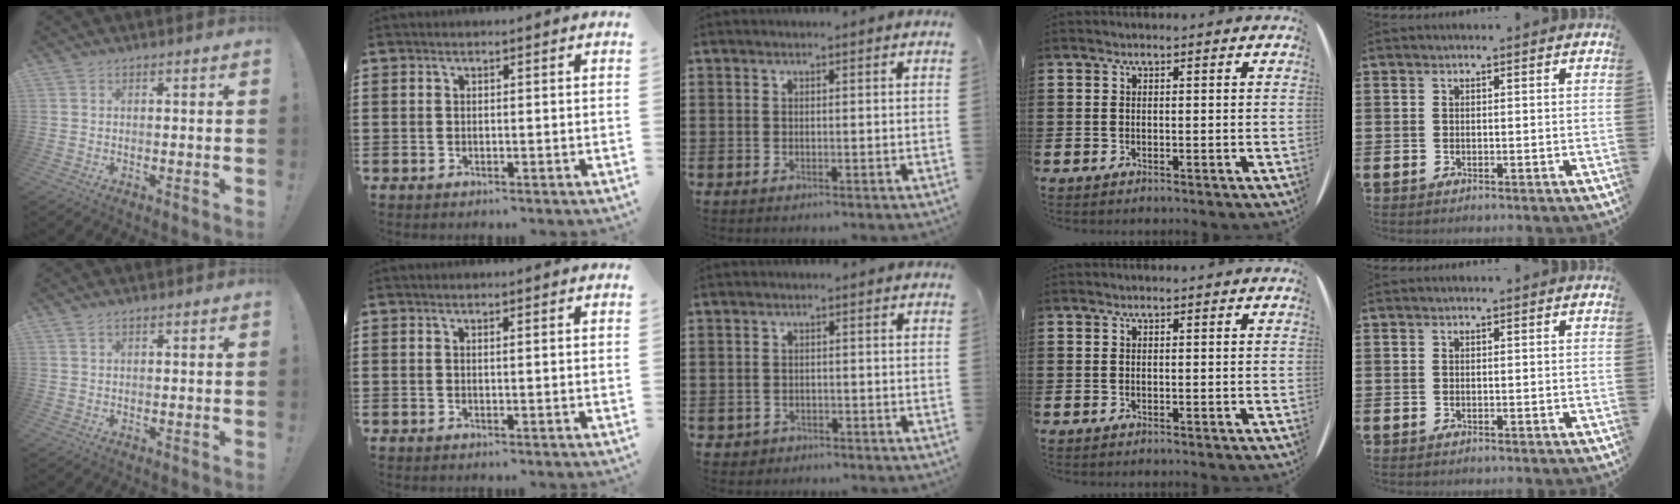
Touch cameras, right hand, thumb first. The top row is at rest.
{"thumb": {"total": 1.4, "force": [0.9, 0.6, 0.8], "torque": [-0.011, -0.001, 0.016]}, "index": {"total": 0.7, "force": [0.3, -0.2, 0.6], "torque": [-0.012, -0.002, 0.006]}, "middle": {"total": 1.0, "force": [-0.8, 0.5, 0.0], "torque": [-0.005, -0.001, -0.019]}}